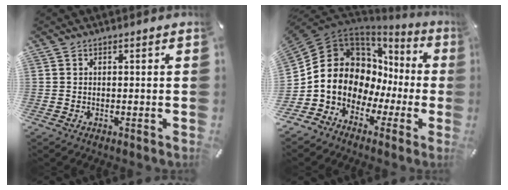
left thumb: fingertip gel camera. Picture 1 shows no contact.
{"total": 12.9, "force": [0.8, 11.7, 5.4], "torque": [-0.123, -0.037, 0.020]}